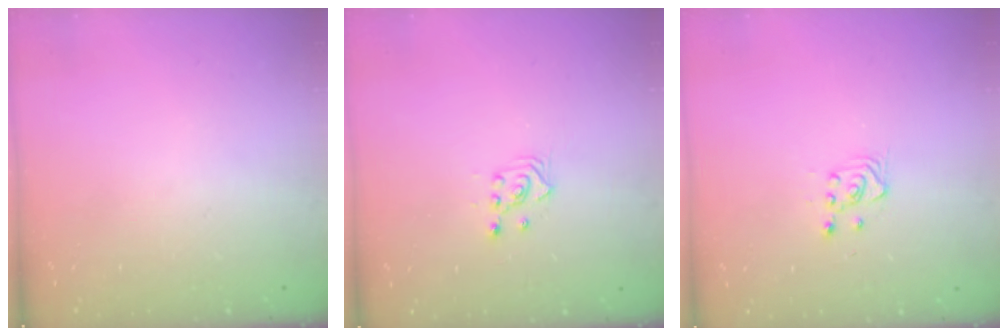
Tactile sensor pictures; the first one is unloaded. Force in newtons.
{"total": 2.9, "press": 2.9, "slide": 0.2}
{"total": 3.0, "press": 2.8, "slide": 1.0}